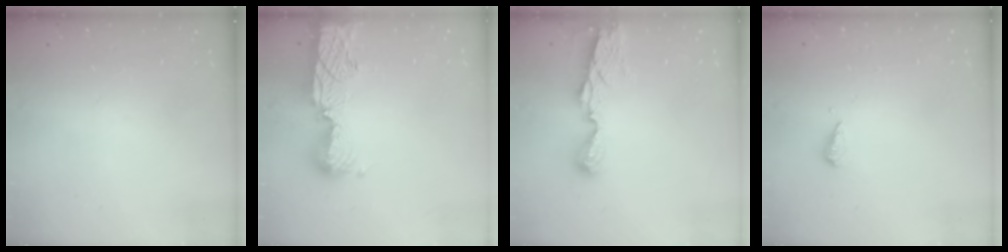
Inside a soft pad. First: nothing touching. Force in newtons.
{"total": 13.4, "press": 13.3, "slide": 1.0}
{"total": 7.1, "press": 7.1, "slide": 0.2}
{"total": 3.0, "press": 3.0, "slide": 0.2}